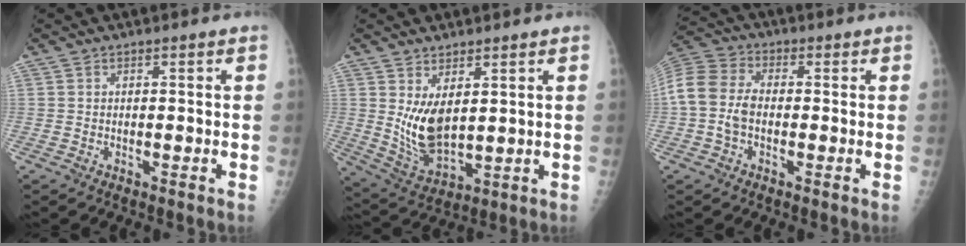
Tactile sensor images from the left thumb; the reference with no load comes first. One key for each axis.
{"total": 8.8, "fx": 2.4, "fy": 4.4, "fz": 7.3, "tx": -0.129, "ty": -0.030, "tz": 0.063}
{"total": 11.5, "fx": -0.9, "fy": 7.8, "fz": 8.3, "tx": -0.188, "ty": 0.029, "tz": -0.024}